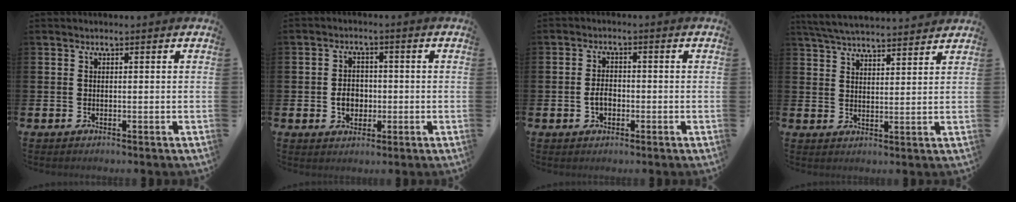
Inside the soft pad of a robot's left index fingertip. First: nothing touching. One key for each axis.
{"total": 3.8, "fx": -0.6, "fy": 3.0, "fz": 2.2, "tx": -0.030, "ty": 0.001, "tz": -0.018}
{"total": 2.5, "fx": -0.6, "fy": 1.7, "fz": 1.8, "tx": -0.024, "ty": 0.001, "tz": -0.015}
{"total": 5.4, "fx": 5.3, "fy": 0.4, "fz": 0.9, "tx": -0.040, "ty": -0.027, "tz": 0.095}